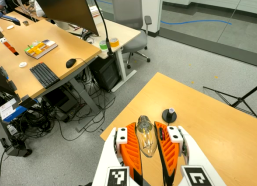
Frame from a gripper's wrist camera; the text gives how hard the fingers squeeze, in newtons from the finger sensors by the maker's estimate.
{"total": 22.4, "left": 25.0, "right": 19.7}